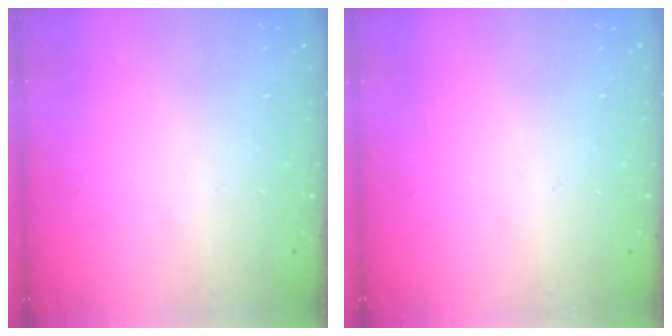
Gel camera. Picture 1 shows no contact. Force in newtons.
{"total": 0.0}